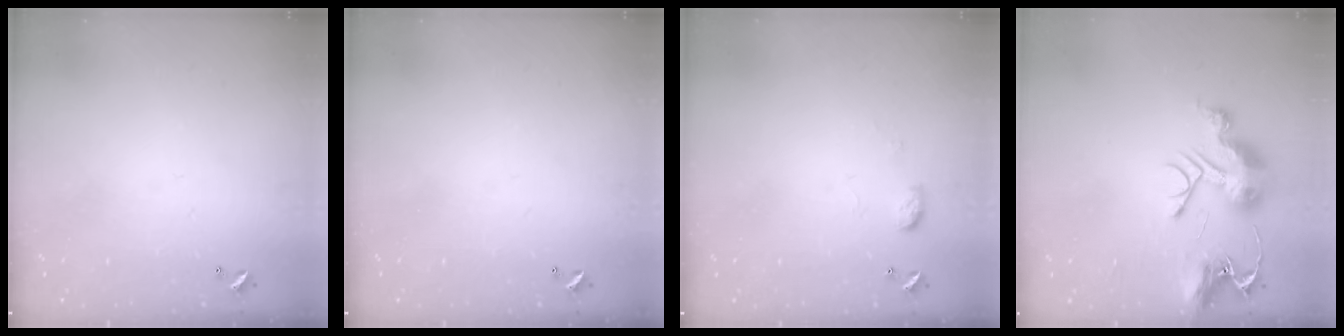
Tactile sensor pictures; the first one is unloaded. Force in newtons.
{"total": 0.0}
{"total": 5.3, "press": 5.2, "slide": 0.8}
{"total": 12.0, "press": 12.0, "slide": 1.1}